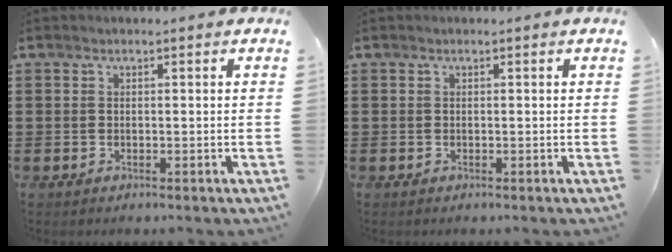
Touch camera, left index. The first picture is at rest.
{"total": 0.0}